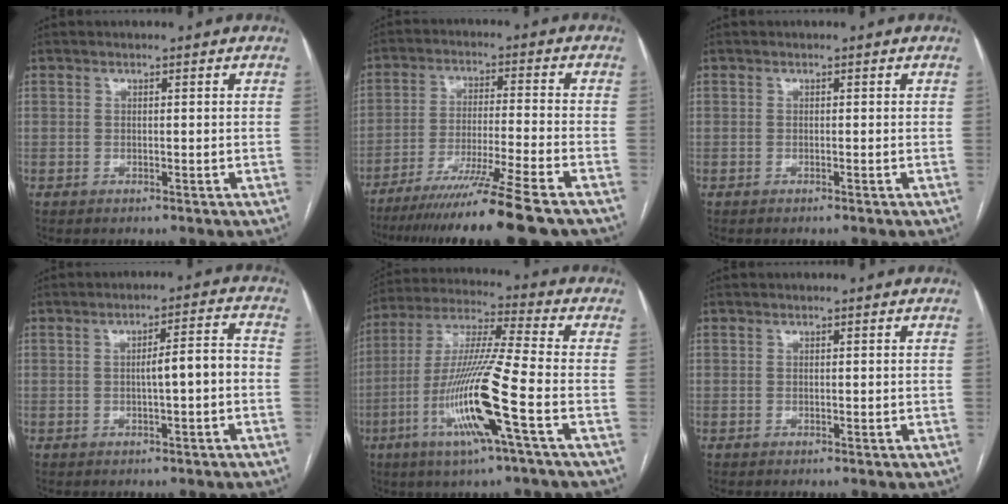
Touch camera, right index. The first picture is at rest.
{"total": 15.7, "force": [-12.4, -1.6, 9.5], "torque": [-0.156, -0.045, -0.200]}
{"total": 0.0}
{"total": 5.2, "force": [-0.8, 0.5, 5.1], "torque": [-0.076, 0.020, -0.009]}
{"total": 15.8, "force": [-5.6, -0.6, 14.7], "torque": [-0.302, -0.013, -0.112]}
{"total": 0.0}